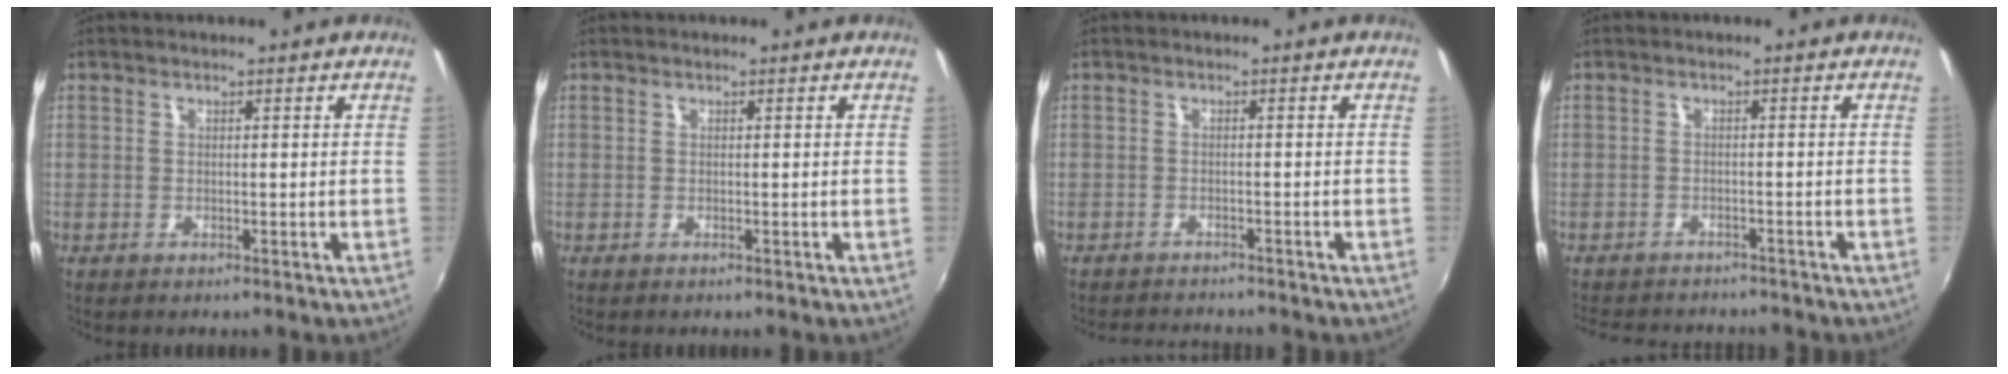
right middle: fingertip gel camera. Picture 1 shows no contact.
{"total": 0.0}
{"total": 4.8, "force": [-4.6, 0.8, 1.1], "torque": [-0.034, -0.011, -0.072]}
{"total": 8.0, "force": [-7.1, 2.8, 2.3], "torque": [-0.064, -0.005, -0.106]}